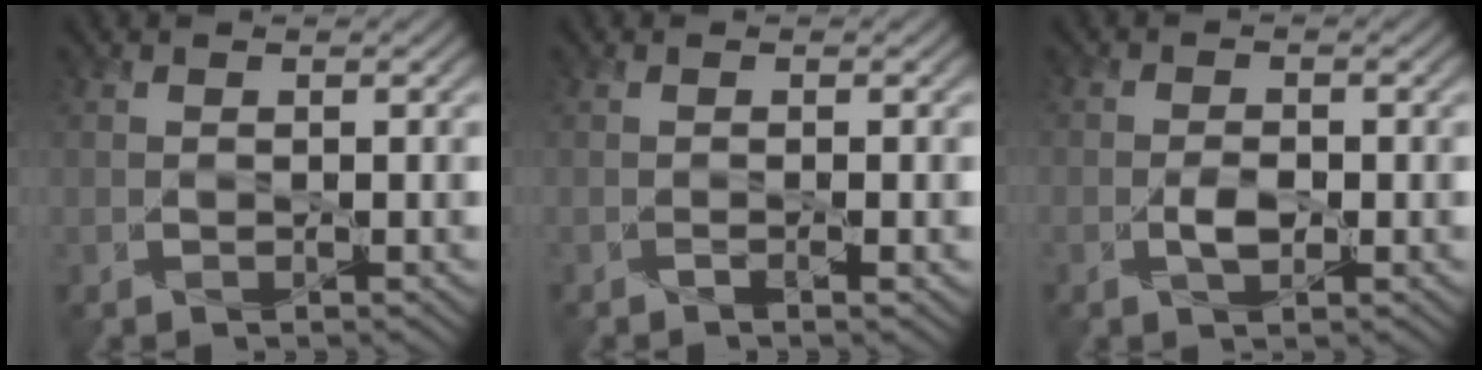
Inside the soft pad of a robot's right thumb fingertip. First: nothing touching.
{"total": 0.7, "force": [-0.4, -0.4, 0.3], "torque": [0.000, 0.003, -0.009]}
{"total": 2.1, "force": [-0.8, 0.9, 1.7], "torque": [-0.028, 0.003, -0.018]}